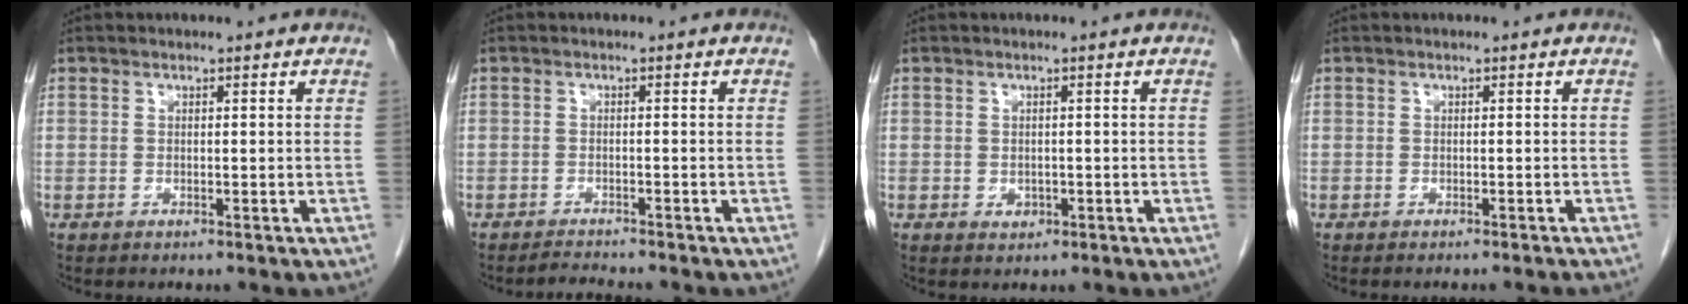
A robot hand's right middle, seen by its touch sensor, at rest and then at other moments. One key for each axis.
{"total": 2.0, "fx": -1.9, "fy": -0.5, "fz": 0.2, "tx": -0.014, "ty": -0.014, "tz": -0.032}
{"total": 1.2, "fx": -0.3, "fy": 1.0, "fz": 0.7, "tx": -0.012, "ty": 0.001, "tz": 0.000}
{"total": 3.4, "fx": -3.1, "fy": -0.3, "fz": 1.3, "tx": -0.017, "ty": -0.003, "tz": -0.036}